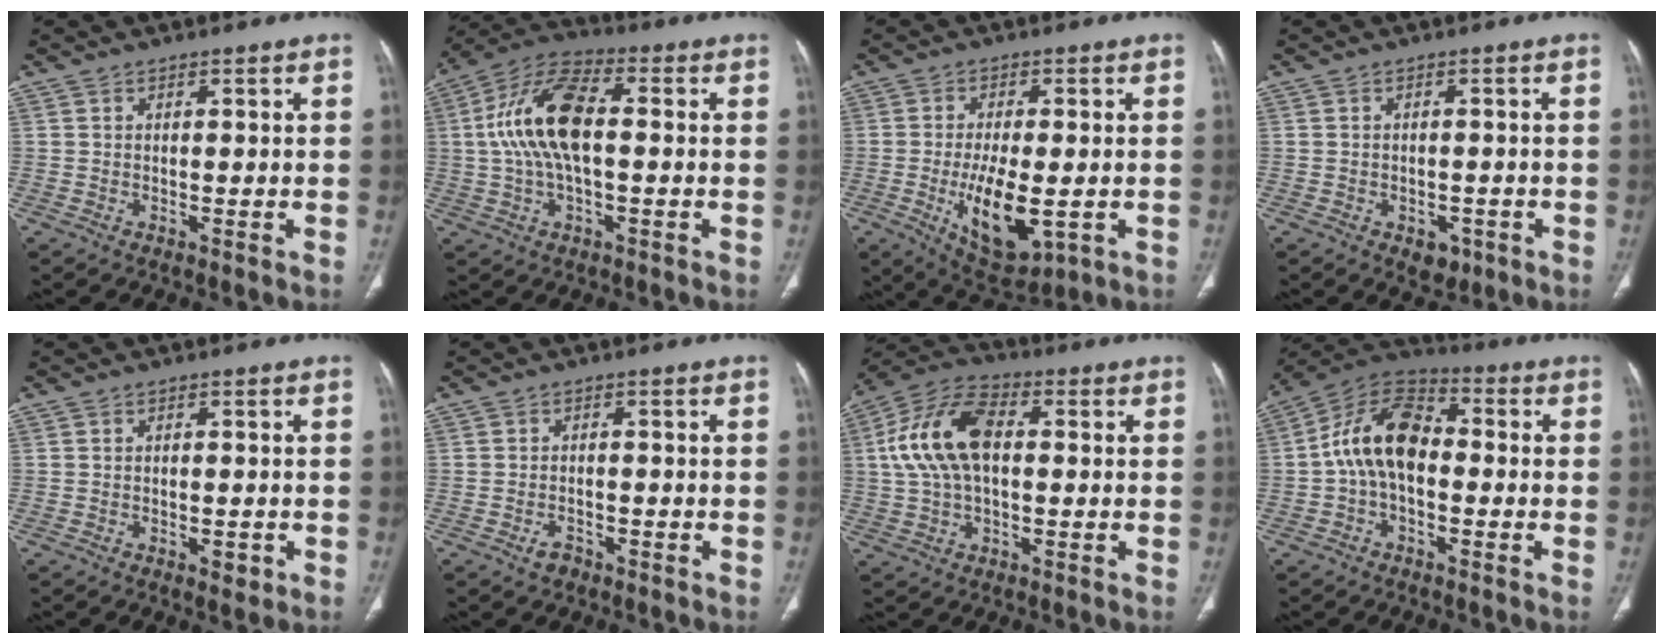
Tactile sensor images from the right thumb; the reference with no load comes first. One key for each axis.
{"total": 14.4, "fx": 0.8, "fy": 6.6, "fz": 12.8, "tx": -0.262, "ty": 0.035, "tz": 0.008}
{"total": 12.0, "fx": -2.7, "fy": 5.2, "fz": 10.4, "tx": -0.170, "ty": -0.017, "tz": -0.033}
{"total": 3.5, "fx": -1.7, "fy": 2.4, "fz": 1.8, "tx": -0.007, "ty": 0.002, "tz": -0.015}
{"total": 1.9, "fx": -0.8, "fy": 1.1, "fz": 1.4, "tx": -0.014, "ty": 0.001, "tz": -0.008}
{"total": 2.2, "fx": -1.4, "fy": 1.4, "fz": 0.9, "tx": -0.014, "ty": 0.008, "tz": -0.020}
{"total": 14.4, "fx": 1.7, "fy": 8.3, "fz": 11.6, "tx": -0.231, "ty": 0.031, "tz": 0.025}
{"total": 13.2, "fx": -0.6, "fy": 8.2, "fz": 10.4, "tx": -0.173, "ty": 0.039, "tz": -0.026}